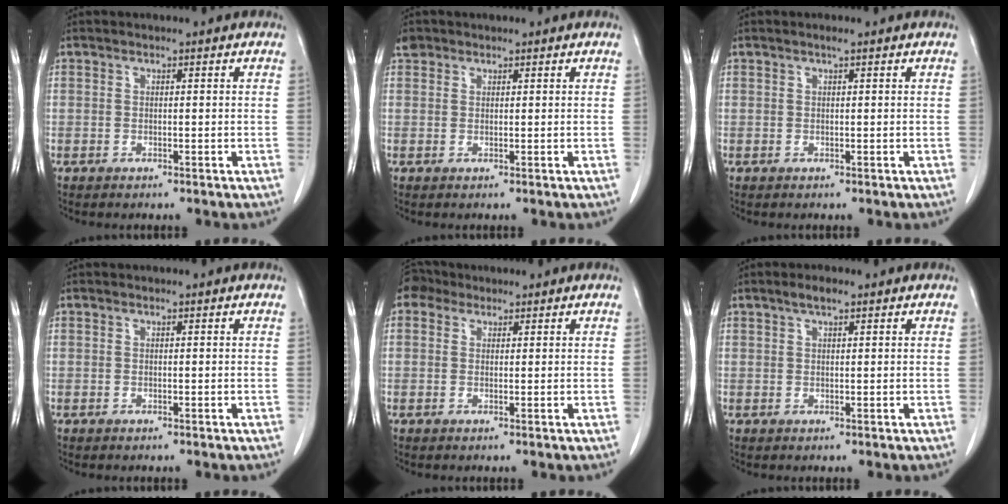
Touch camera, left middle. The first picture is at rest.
{"total": 1.4, "force": [1.1, 0.9, 0.1], "torque": [-0.001, 0.009, 0.016]}
{"total": 0.7, "force": [0.4, -0.1, 0.5], "torque": [-0.016, 0.001, 0.010]}
{"total": 0.0}
{"total": 2.4, "force": [1.7, 1.8, 0.3], "torque": [-0.009, 0.016, 0.028]}
{"total": 2.1, "force": [1.4, 0.4, 1.5], "torque": [-0.035, 0.008, 0.026]}